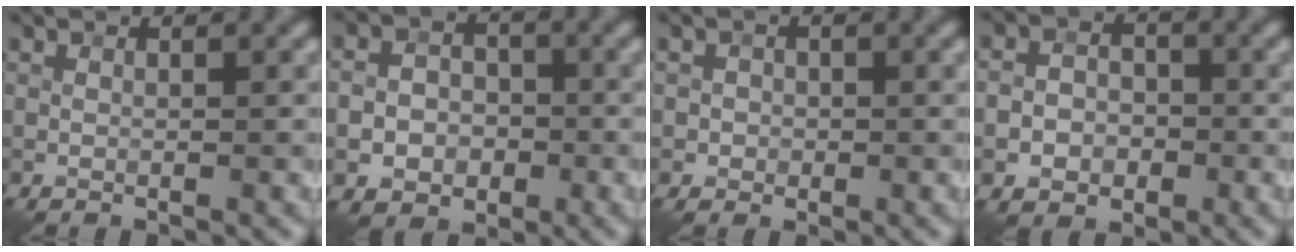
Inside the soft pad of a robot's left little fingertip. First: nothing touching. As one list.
[{"total": 5.1, "force": [-1.5, 4.3, 2.4], "torque": [-0.032, -0.009, -0.037]}, {"total": 1.2, "force": [-0.2, 1.2, 0.2], "torque": [0.007, -0.003, -0.001]}, {"total": 4.1, "force": [-1.4, 3.3, 2.1], "torque": [-0.028, -0.004, -0.032]}]